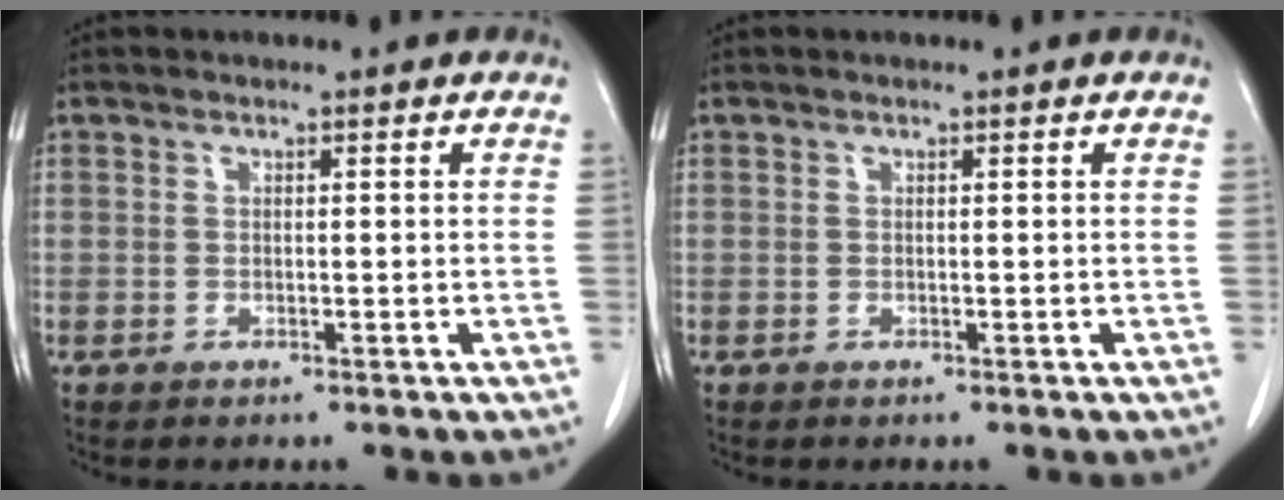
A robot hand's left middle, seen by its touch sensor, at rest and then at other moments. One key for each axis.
{"total": 0.0}